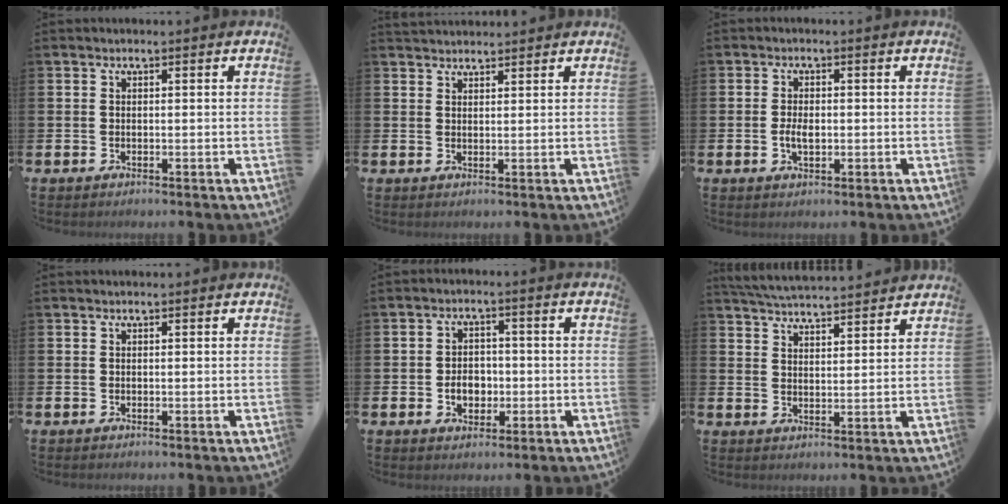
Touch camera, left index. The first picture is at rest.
{"total": 2.2, "force": [2.1, 0.5, 0.0], "torque": [0.006, -0.010, 0.037]}
{"total": 2.5, "force": [-0.2, 1.3, 2.0], "torque": [-0.028, -0.001, -0.007]}
{"total": 0.0}
{"total": 3.7, "force": [-0.8, 2.9, 2.2], "torque": [-0.029, -0.002, -0.021]}
{"total": 5.0, "force": [5.0, 0.1, 0.4], "torque": [-0.026, -0.029, 0.089]}